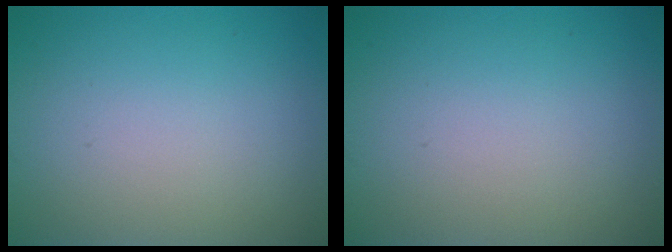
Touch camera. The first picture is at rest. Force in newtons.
{"total": 0.0}